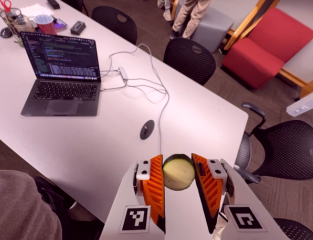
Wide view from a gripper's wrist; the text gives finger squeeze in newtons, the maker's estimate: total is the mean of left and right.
{"total": 13.1, "left": 14.1, "right": 12.1}